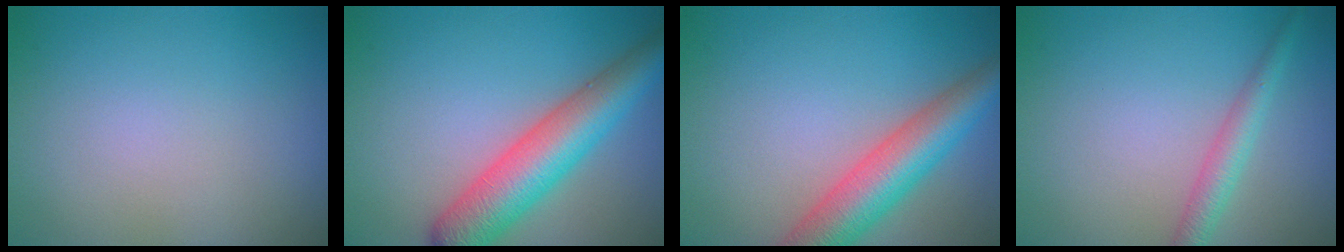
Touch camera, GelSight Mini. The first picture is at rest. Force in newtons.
{"total": 7.0, "press": 7.0, "slide": 0.3}
{"total": 6.6, "press": 6.6, "slide": 0.1}
{"total": 2.2, "press": 2.2, "slide": 0.2}